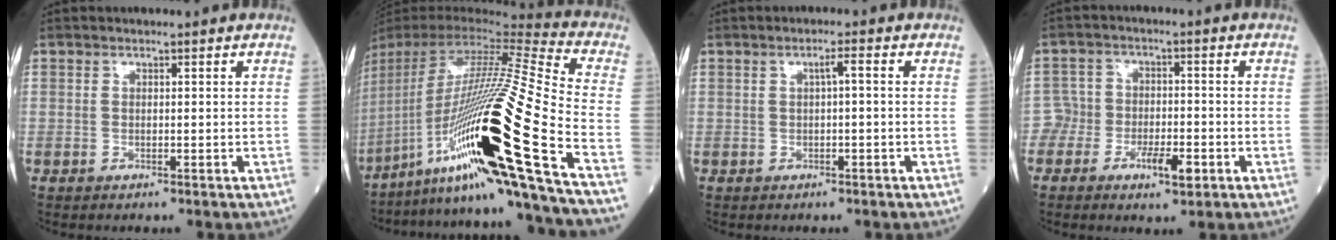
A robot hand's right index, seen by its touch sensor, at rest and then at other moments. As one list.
[{"total": 31.6, "force": [-12.9, -0.1, 28.9], "torque": [-0.515, -0.039, -0.230]}, {"total": 1.7, "force": [0.2, 0.0, 1.7], "torque": [-0.025, 0.005, 0.003]}, {"total": 5.4, "force": [-2.7, 3.0, 3.6], "torque": [-0.053, 0.008, -0.045]}]